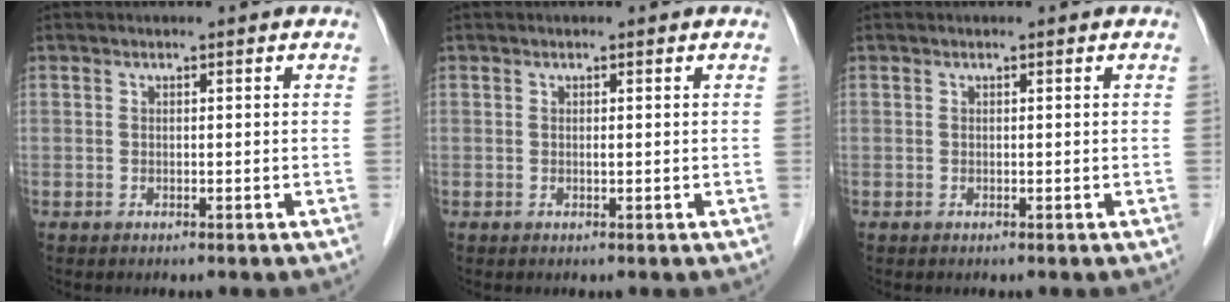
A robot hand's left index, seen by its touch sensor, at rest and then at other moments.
{"total": 0.0}
{"total": 0.0}